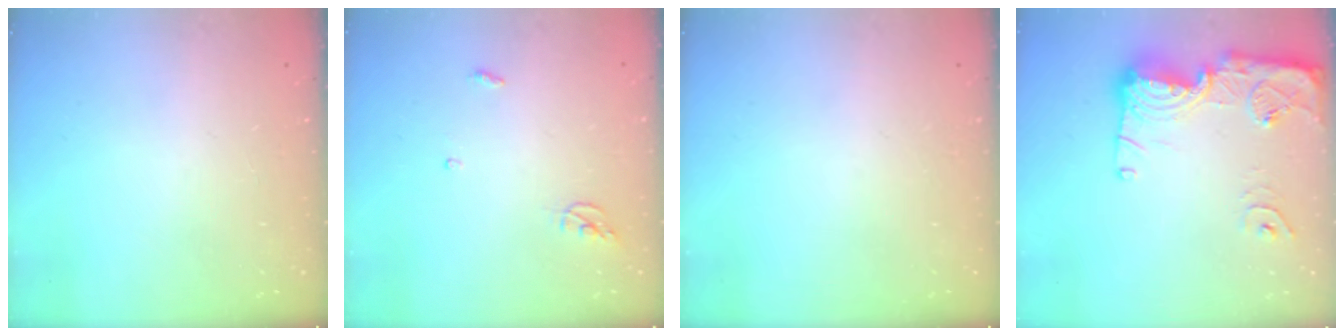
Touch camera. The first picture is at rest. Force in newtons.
{"total": 4.0, "press": 3.9, "slide": 0.4}
{"total": 0.0}
{"total": 17.9, "press": 17.8, "slide": 1.4}